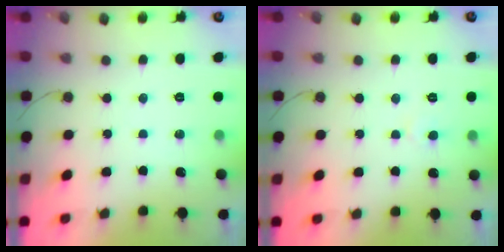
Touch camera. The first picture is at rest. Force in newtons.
{"total": 3.2, "press": 3.2, "slide": 0.3}